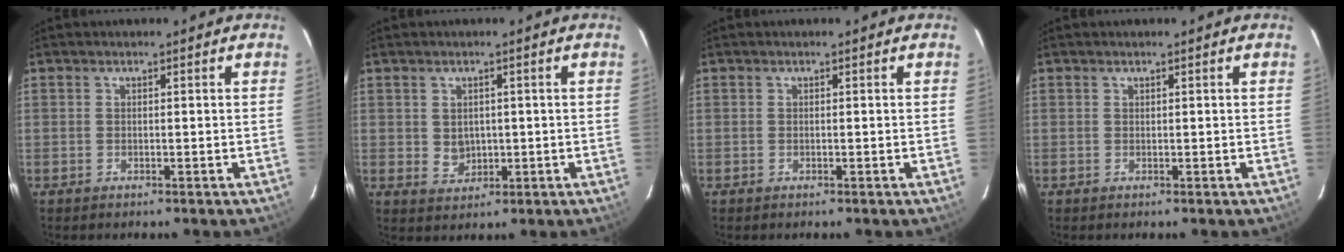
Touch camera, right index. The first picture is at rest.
{"total": 3.3, "force": [0.3, 3.0, 1.4], "torque": [-0.025, 0.000, 0.014]}
{"total": 0.0}
{"total": 0.0}